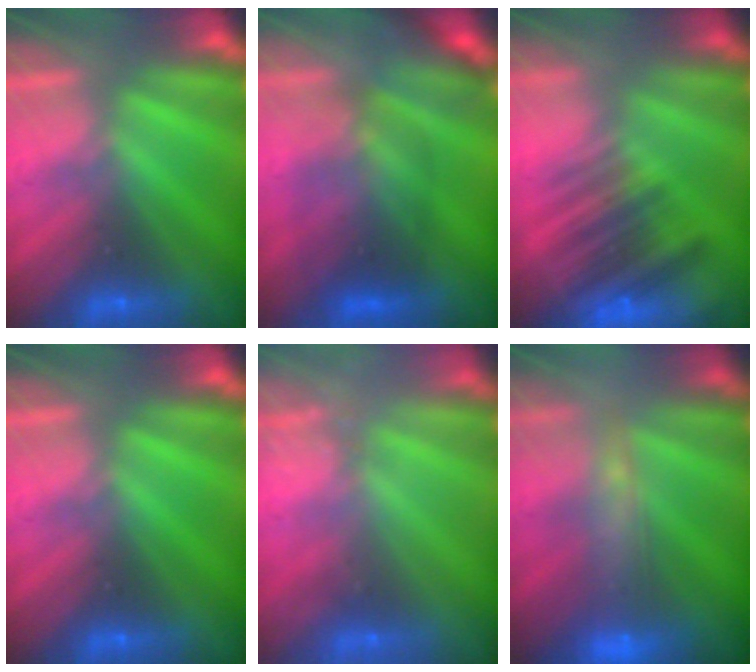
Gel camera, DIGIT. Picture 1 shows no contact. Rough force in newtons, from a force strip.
{"total": 2.7}
{"total": 7.2}
{"total": 0.0}
{"total": 2.6}
{"total": 9.8}